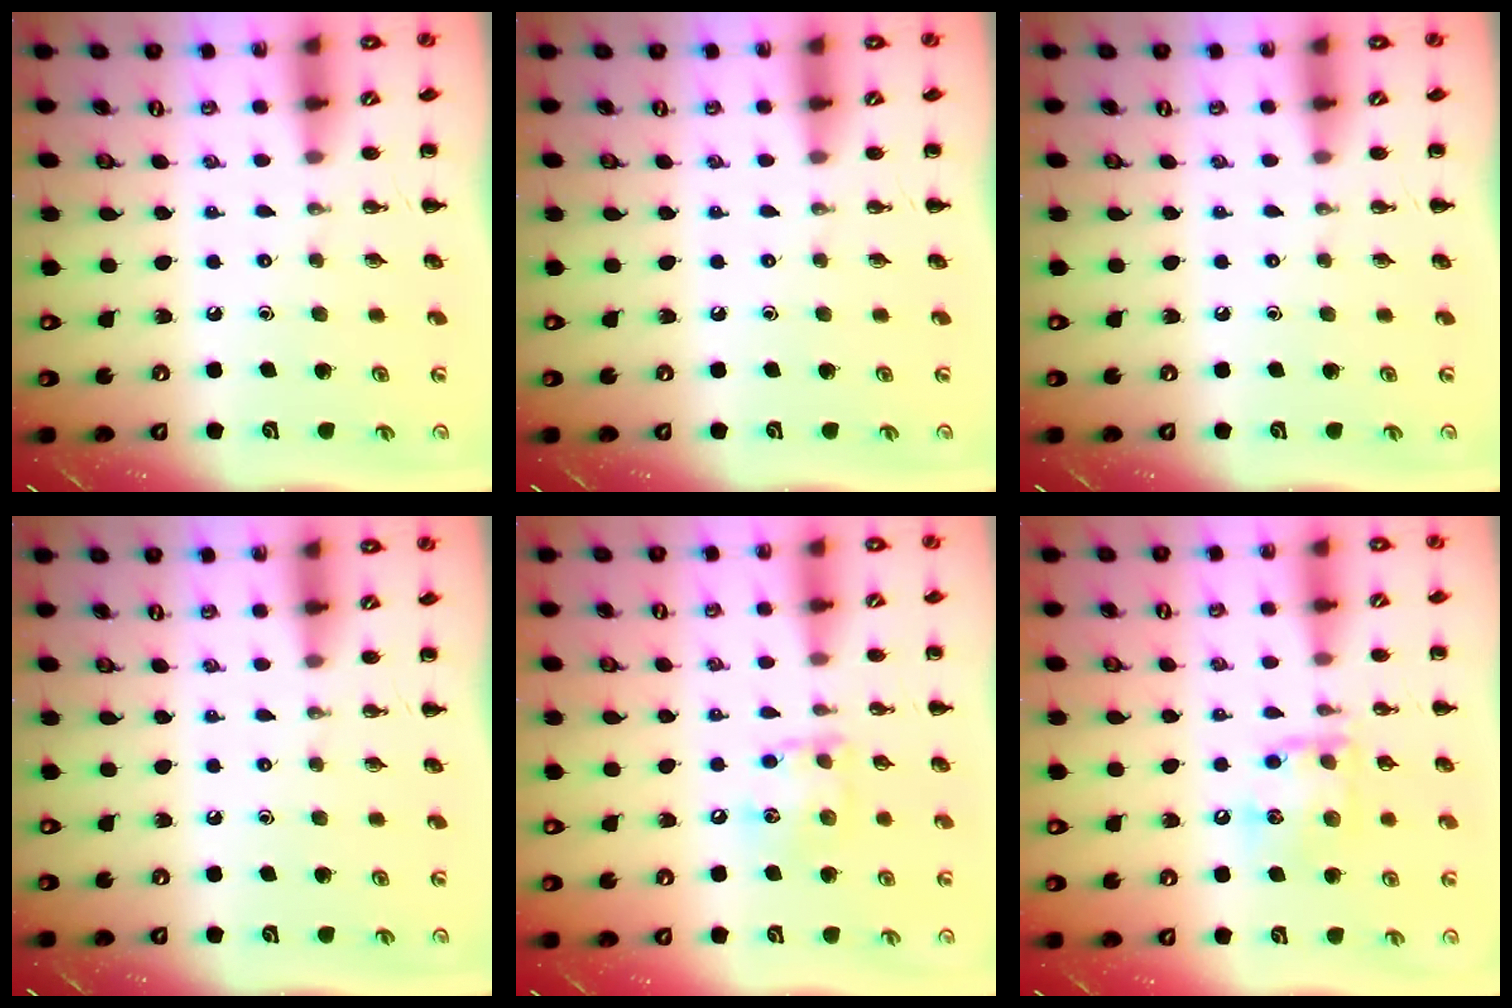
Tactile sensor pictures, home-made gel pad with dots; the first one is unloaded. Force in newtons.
{"total": 0.0}
{"total": 0.0}
{"total": 0.0}
{"total": 9.1, "press": 9.1, "slide": 0.8}
{"total": 12.1, "press": 12.0, "slide": 1.3}